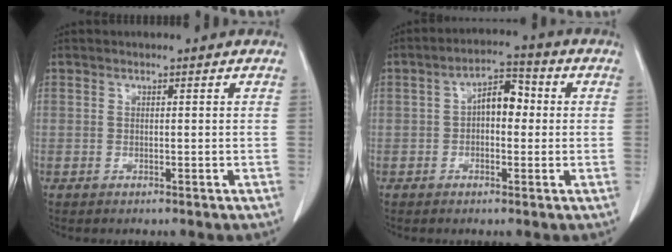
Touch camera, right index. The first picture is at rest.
{"total": 5.8, "force": [0.3, 3.0, 4.9], "torque": [-0.081, 0.027, -0.002]}